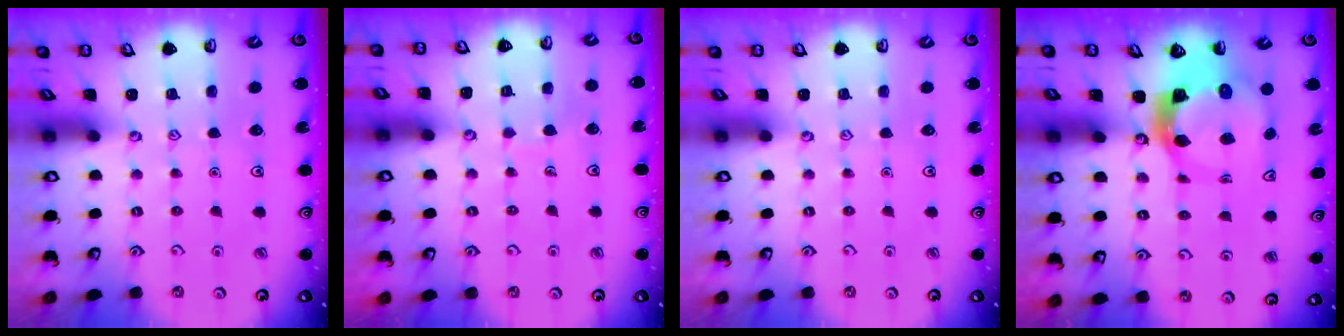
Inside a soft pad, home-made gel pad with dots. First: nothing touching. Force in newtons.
{"total": 3.4, "press": 3.4, "slide": 0.0}
{"total": 0.0}
{"total": 6.9, "press": 6.8, "slide": 0.7}